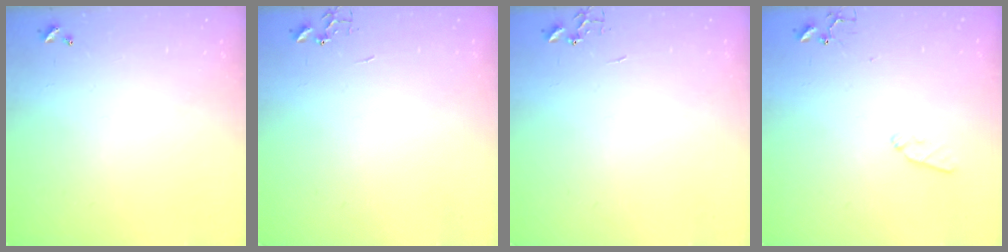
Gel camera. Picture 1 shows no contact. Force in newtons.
{"total": 0.0}
{"total": 0.0}
{"total": 7.6, "press": 7.6, "slide": 0.6}